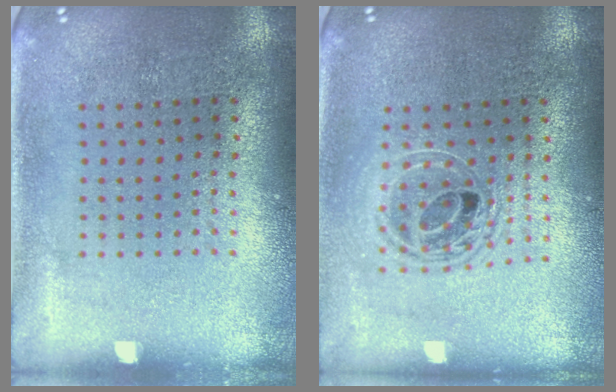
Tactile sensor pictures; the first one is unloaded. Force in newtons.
{"total": 1.7, "press": 1.4, "slide": 0.9}